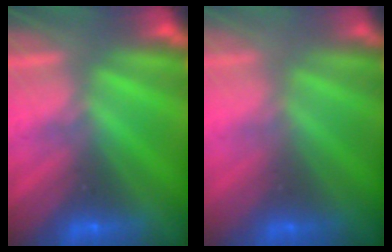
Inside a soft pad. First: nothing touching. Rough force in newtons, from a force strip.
{"total": 2.9}